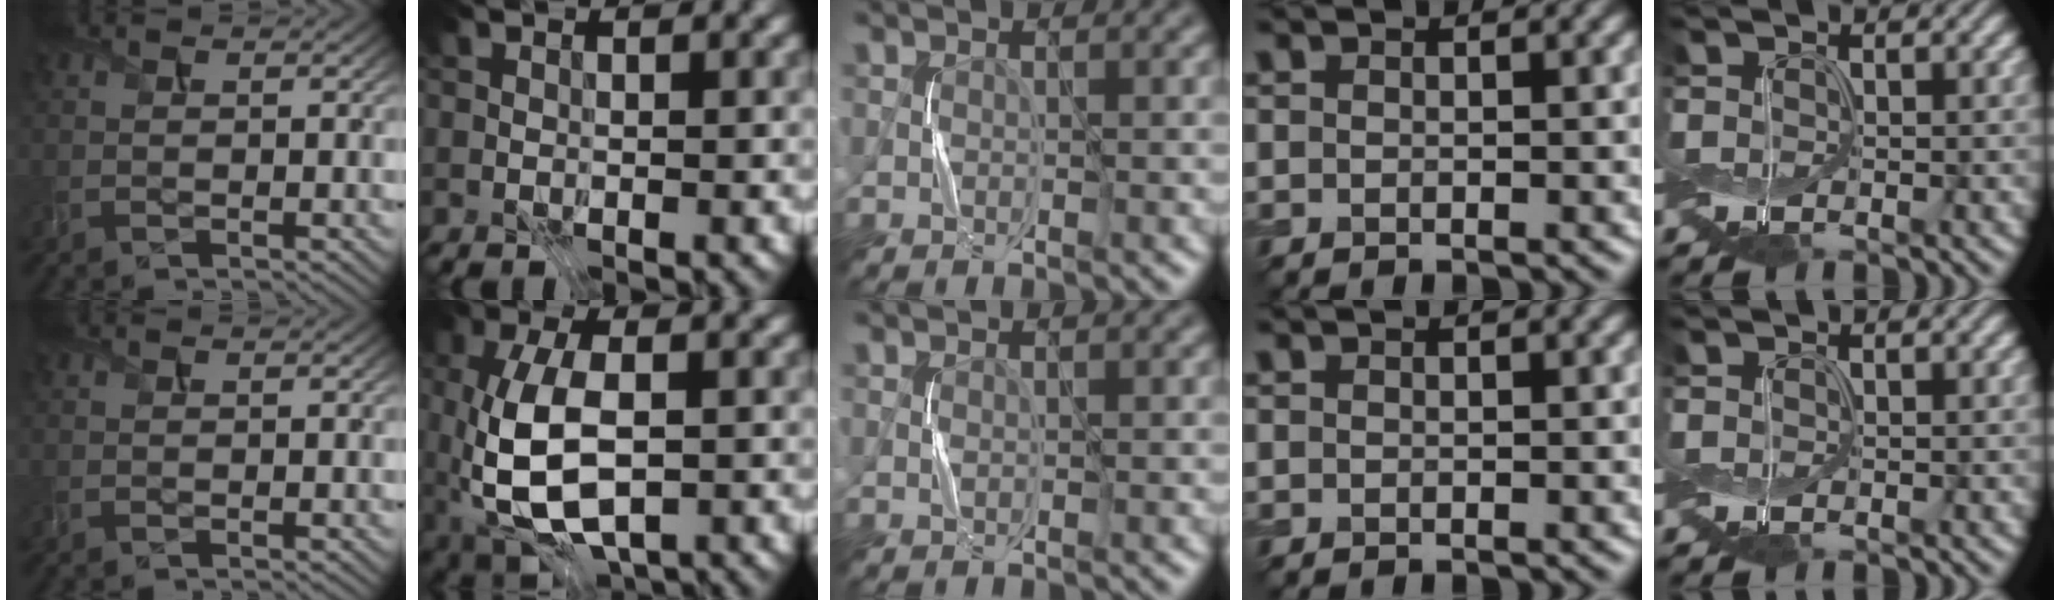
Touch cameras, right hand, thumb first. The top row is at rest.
{"index": {"total": 8.9, "force": [-2.4, 4.5, 7.3], "torque": [-0.162, -0.014, -0.045]}}